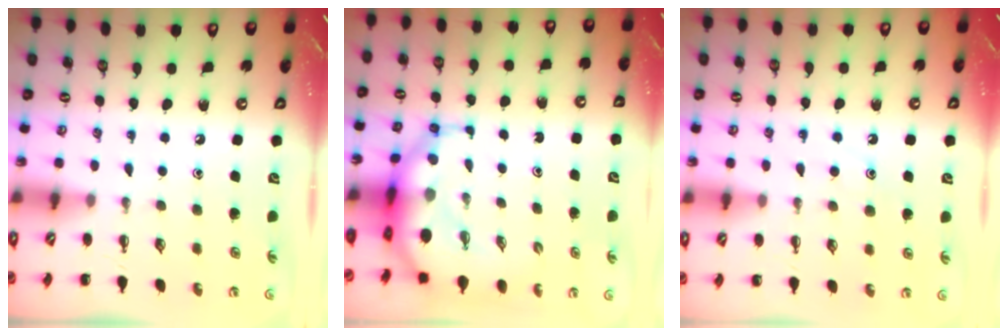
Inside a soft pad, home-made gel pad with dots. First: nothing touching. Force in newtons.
{"total": 8.4, "press": 8.1, "slide": 2.4}
{"total": 7.7, "press": 7.6, "slide": 1.1}